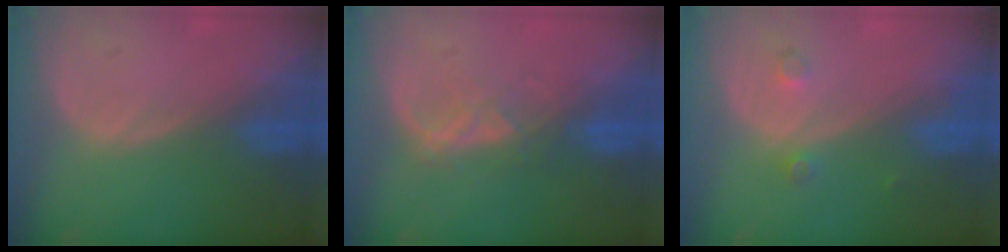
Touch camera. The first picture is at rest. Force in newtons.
{"total": 3.8, "press": 3.8, "slide": 0.6}
{"total": 2.1, "press": 1.8, "slide": 1.1}